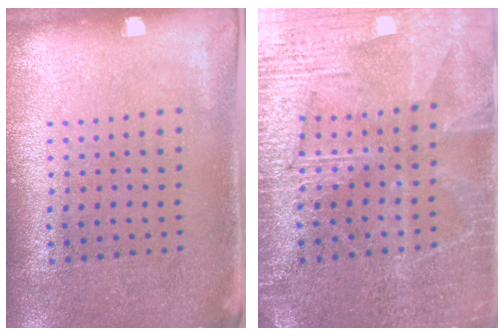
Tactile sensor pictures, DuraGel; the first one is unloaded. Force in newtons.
{"total": 3.7, "press": 3.6, "slide": 0.4}